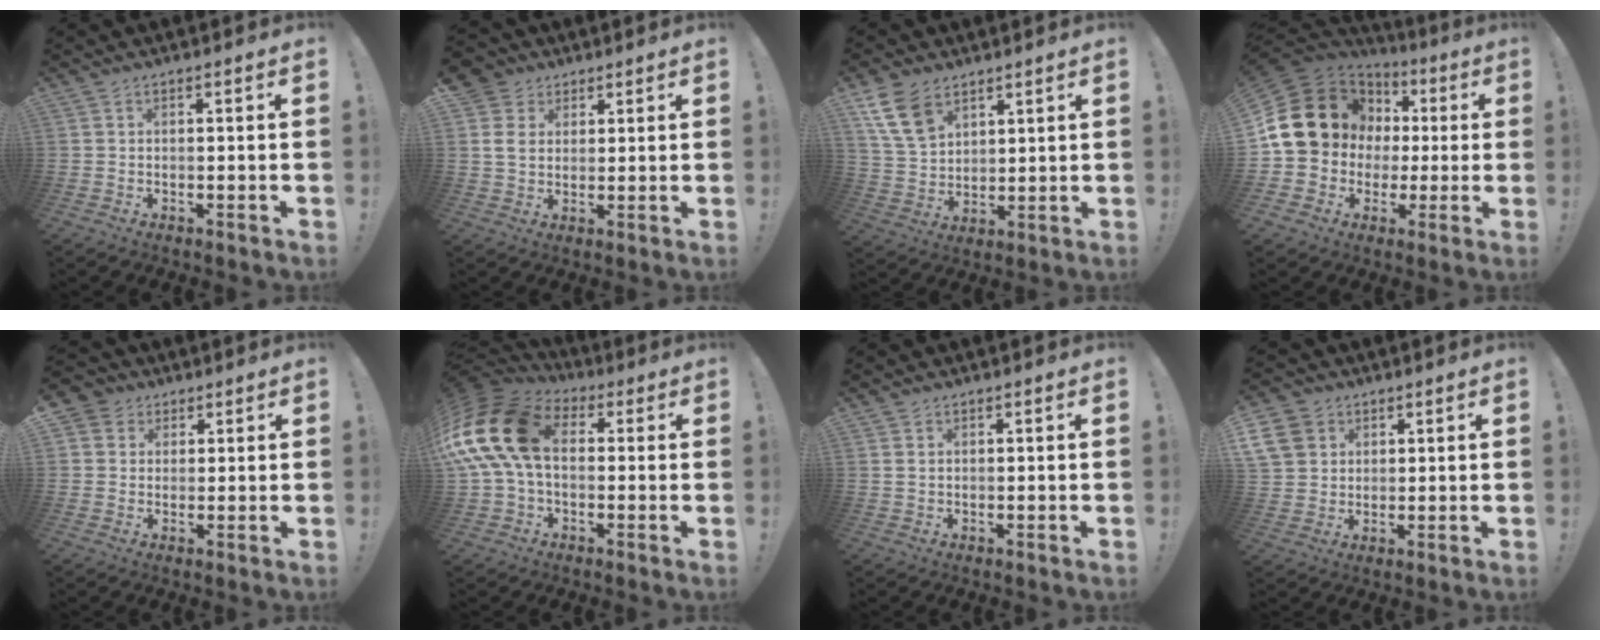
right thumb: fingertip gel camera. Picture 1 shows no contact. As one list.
[{"total": 6.8, "force": [2.6, 5.8, 2.4], "torque": [-0.038, -0.007, 0.052]}, {"total": 12.2, "force": [7.5, 7.4, 6.1], "torque": [-0.121, -0.027, 0.148]}, {"total": 20.3, "force": [4.7, 17.2, 9.7], "torque": [-0.161, -0.021, 0.125]}, {"total": 5.0, "force": [1.8, 4.6, 1.1], "torque": [-0.019, -0.004, 0.037]}, {"total": 22.2, "force": [3.1, 14.4, 16.5], "torque": [-0.323, 0.011, 0.060]}, {"total": 1.3, "force": [0.8, 0.9, 0.4], "torque": [-0.003, -0.001, 0.013]}, {"total": 9.5, "force": [3.8, 8.0, 3.6], "torque": [-0.068, -0.017, 0.077]}]